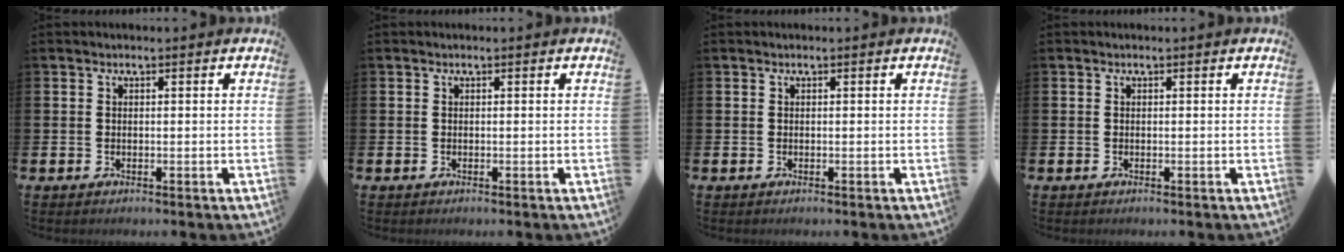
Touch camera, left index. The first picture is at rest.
{"total": 0.0}
{"total": 0.0}
{"total": 0.0}